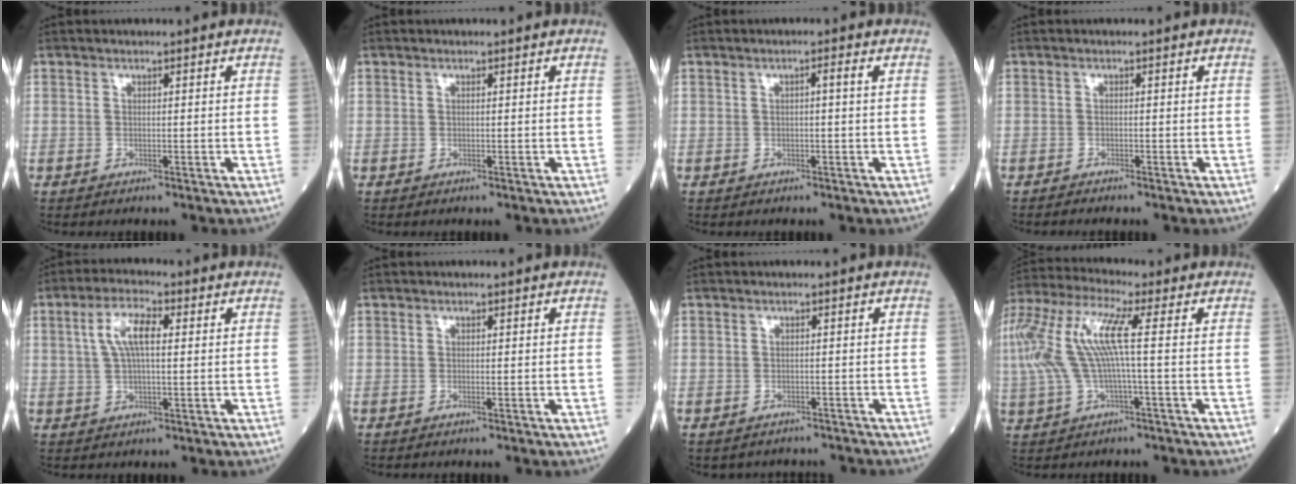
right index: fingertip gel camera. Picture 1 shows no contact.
{"total": 0.0}
{"total": 1.3, "force": [0.1, -0.2, 1.2], "torque": [-0.022, 0.002, 0.002]}
{"total": 0.8, "force": [-0.8, -0.1, 0.0], "torque": [-0.005, -0.003, -0.015]}
{"total": 6.4, "force": [1.6, 1.9, 5.9], "torque": [-0.122, 0.014, 0.032]}
{"total": 0.0}
{"total": 3.7, "force": [-3.2, 1.8, -0.2], "torque": [0.001, 0.011, -0.044]}
{"total": 12.3, "force": [0.8, 2.0, 12.1], "torque": [-0.279, 0.038, 0.011]}